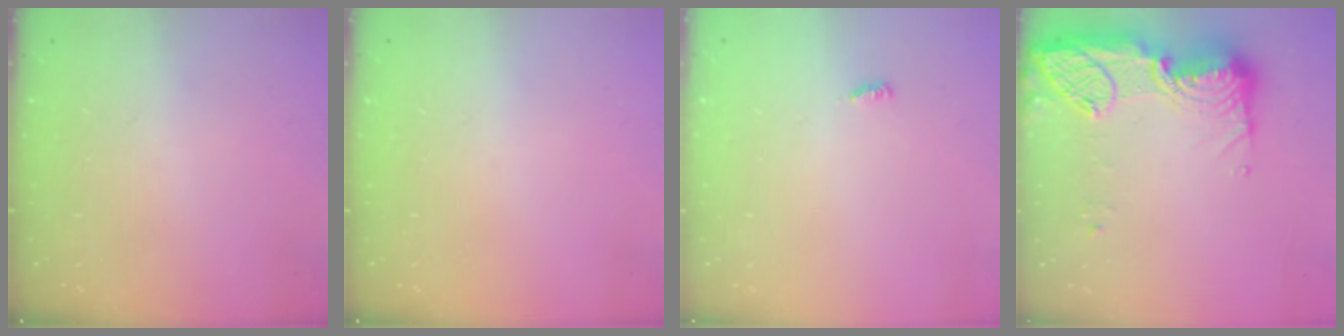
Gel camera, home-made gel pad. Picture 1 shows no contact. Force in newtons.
{"total": 0.0}
{"total": 3.0, "press": 3.0, "slide": 0.0}
{"total": 21.5, "press": 20.4, "slide": 6.7}